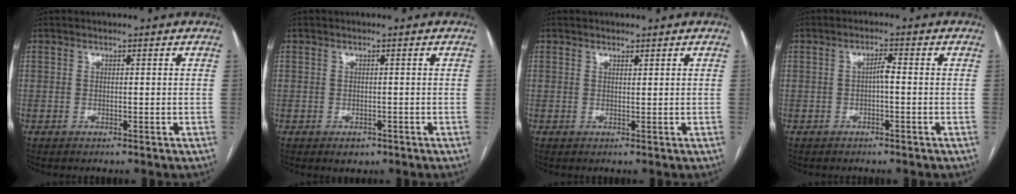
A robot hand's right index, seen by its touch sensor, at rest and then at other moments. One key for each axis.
{"total": 1.7, "fx": -1.0, "fy": 1.2, "fz": 0.7, "tx": -0.007, "ty": 0.002, "tz": -0.005}
{"total": 0.5, "fx": 0.5, "fy": 0.1, "fz": 0.2, "tx": -0.007, "ty": -0.003, "tz": 0.009}
{"total": 2.0, "fx": -0.3, "fy": 0.3, "fz": 1.9, "tx": -0.032, "ty": 0.005, "tz": -0.005}